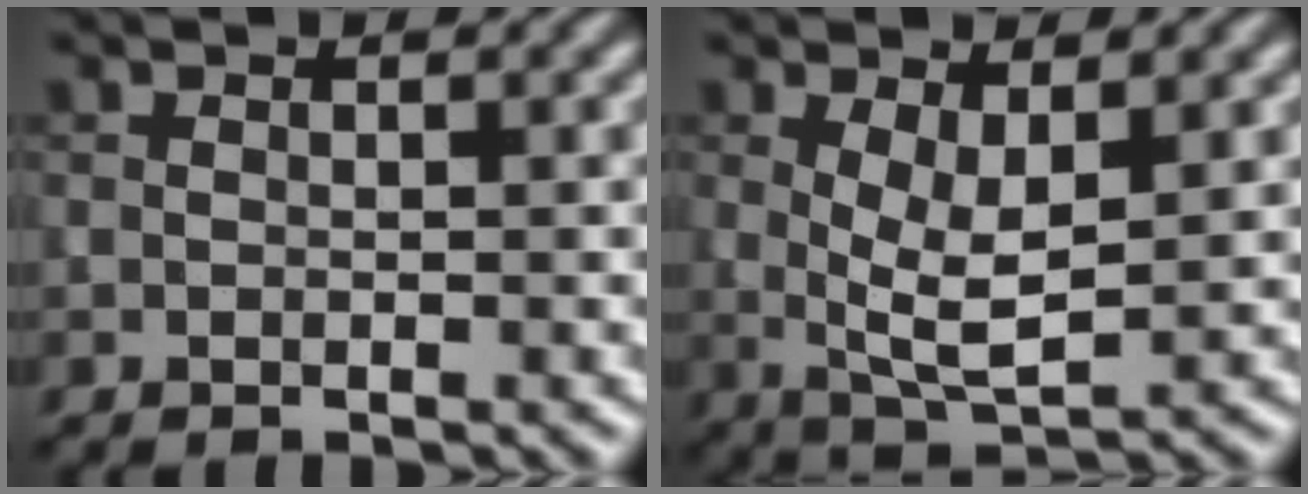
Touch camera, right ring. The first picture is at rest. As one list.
[{"total": 4.2, "force": [0.8, 1.6, 3.9], "torque": [-0.077, -0.009, 0.021]}]